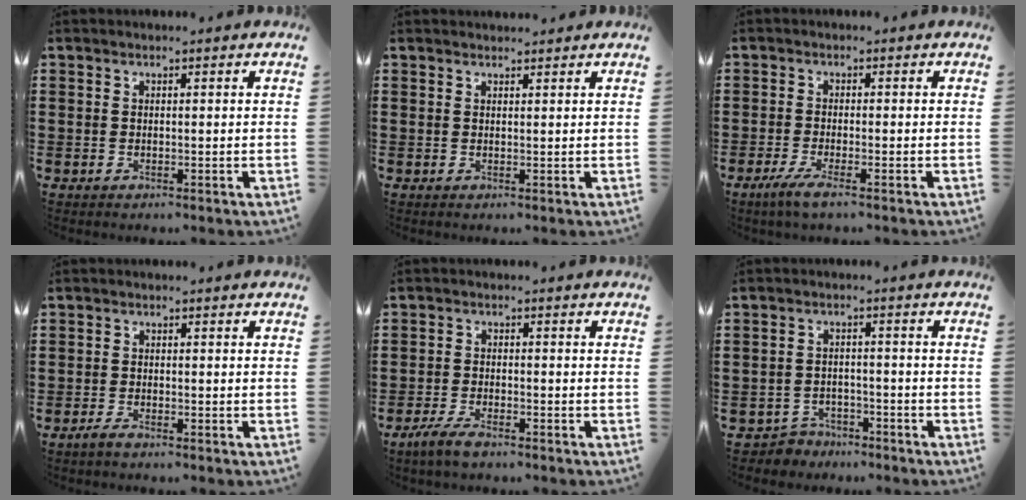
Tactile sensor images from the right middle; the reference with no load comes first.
{"total": 1.1, "force": [1.0, 0.2, 0.0], "torque": [0.005, -0.004, 0.019]}
{"total": 2.9, "force": [-1.8, 0.2, 2.3], "torque": [-0.052, -0.007, -0.036]}
{"total": 1.3, "force": [-1.1, 0.3, 0.7], "torque": [-0.022, -0.002, -0.025]}
{"total": 3.3, "force": [-2.5, 1.1, 2.0], "torque": [-0.048, 0.004, -0.051]}
{"total": 3.4, "force": [-3.2, 1.1, -0.1], "torque": [-0.008, 0.003, -0.069]}